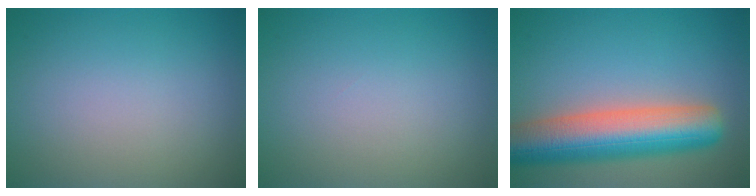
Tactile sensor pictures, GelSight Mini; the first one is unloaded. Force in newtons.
{"total": 0.0}
{"total": 9.8, "press": 9.8, "slide": 0.5}